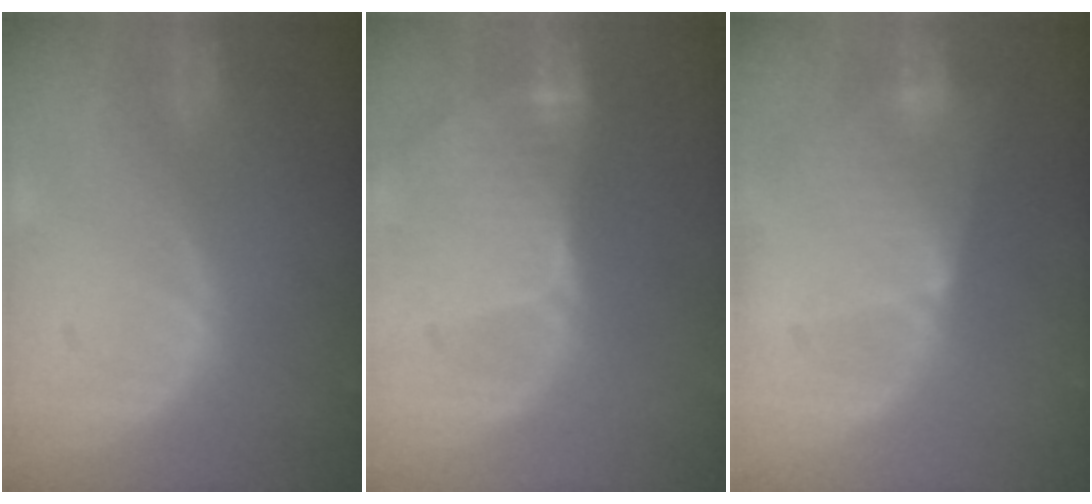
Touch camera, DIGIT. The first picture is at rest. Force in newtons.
{"total": 8.8, "press": 7.8, "slide": 4.1}
{"total": 6.3, "press": 6.3, "slide": 0.9}